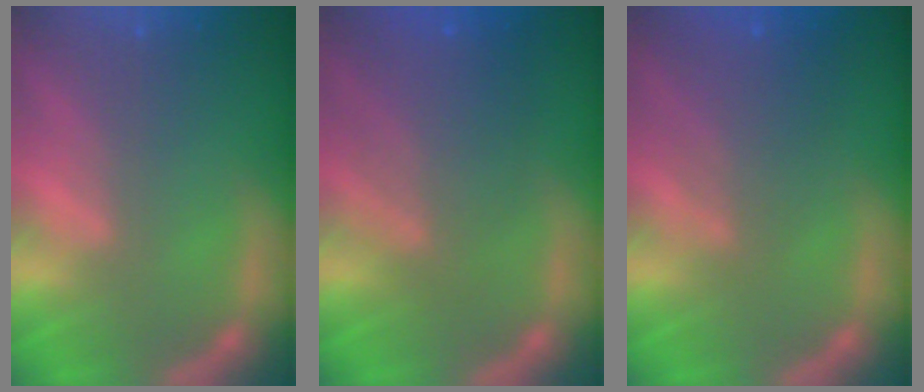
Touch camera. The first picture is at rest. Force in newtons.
{"total": 6.0}
{"total": 4.1}